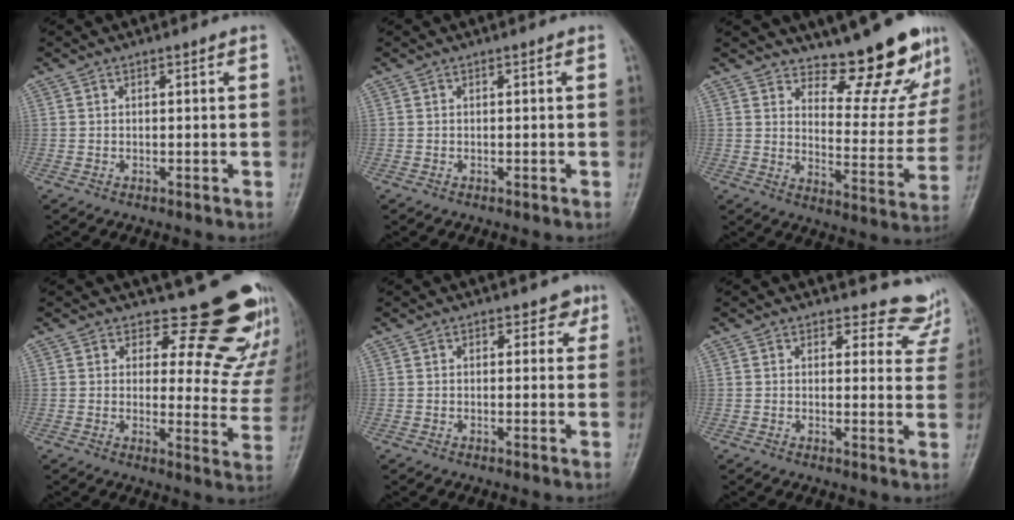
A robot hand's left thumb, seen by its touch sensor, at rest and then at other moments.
{"total": 0.0}
{"total": 15.0, "force": [12.5, 4.5, 6.9], "torque": [-0.051, -0.114, 0.171]}
{"total": 16.9, "force": [14.5, 6.9, 5.2], "torque": [0.002, -0.126, 0.152]}
{"total": 2.5, "force": [1.4, 1.8, 0.9], "torque": [0.014, -0.004, 0.012]}
{"total": 7.4, "force": [6.9, 2.6, -0.6], "torque": [0.053, -0.055, 0.056]}